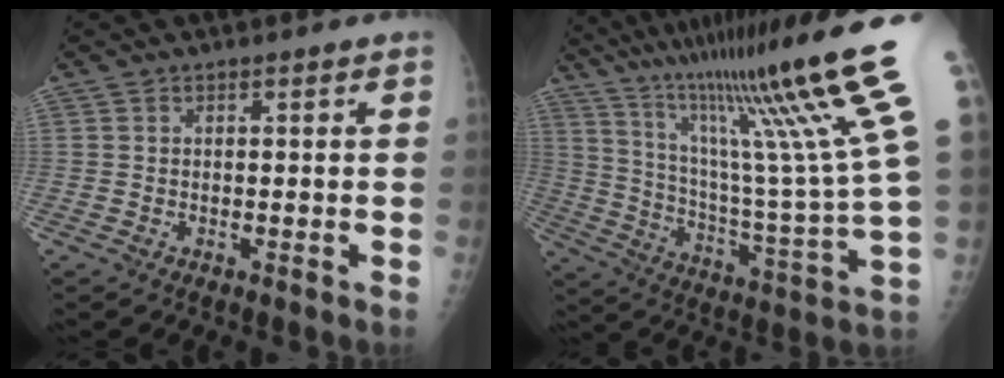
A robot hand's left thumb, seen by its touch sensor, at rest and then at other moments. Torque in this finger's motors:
{"motor_torque": [1.55, -0.89, 1.37, -1.40, 0.42]}